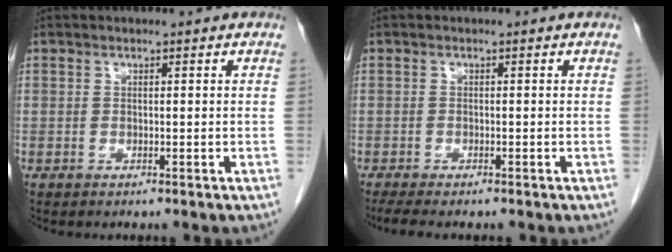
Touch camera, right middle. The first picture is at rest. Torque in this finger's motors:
{"motor_torque": [0.19, -0.15, 0.02, 0.00]}